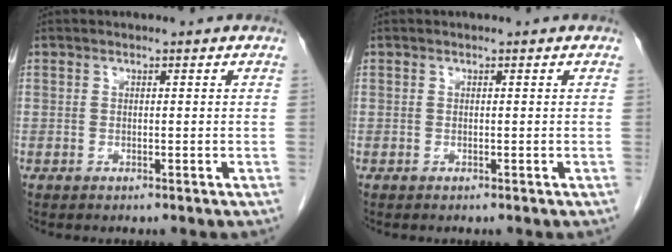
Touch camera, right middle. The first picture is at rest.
{"total": 0.0}